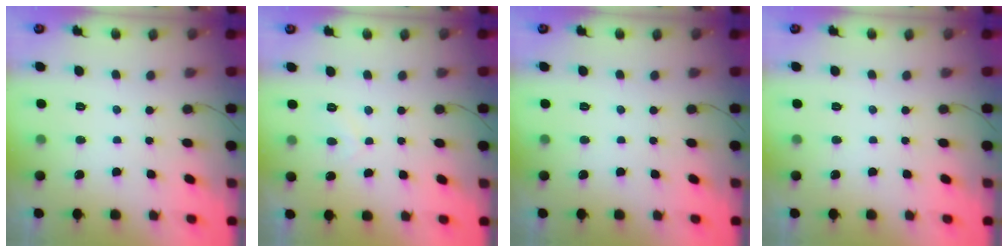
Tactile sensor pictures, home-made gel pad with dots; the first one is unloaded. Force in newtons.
{"total": 2.0, "press": 1.9, "slide": 0.4}
{"total": 0.0}
{"total": 0.0}